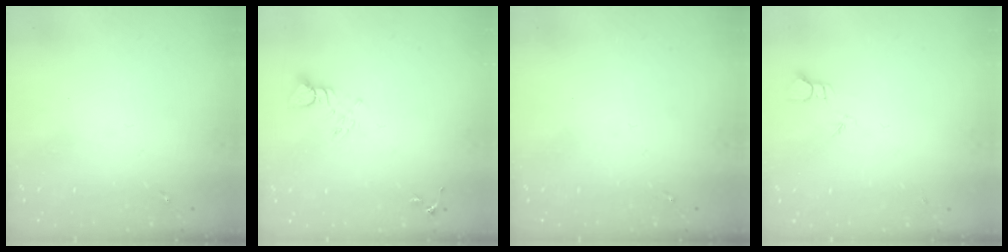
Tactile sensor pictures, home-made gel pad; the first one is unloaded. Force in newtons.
{"total": 3.9, "press": 3.9, "slide": 0.5}
{"total": 0.0}
{"total": 2.4, "press": 2.4, "slide": 0.2}